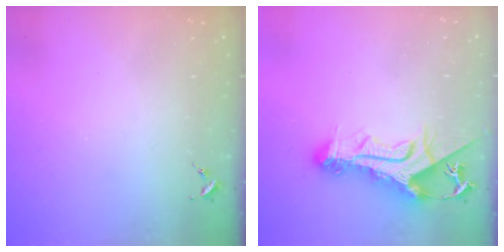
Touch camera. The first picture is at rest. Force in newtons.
{"total": 13.9, "press": 13.9, "slide": 1.2}